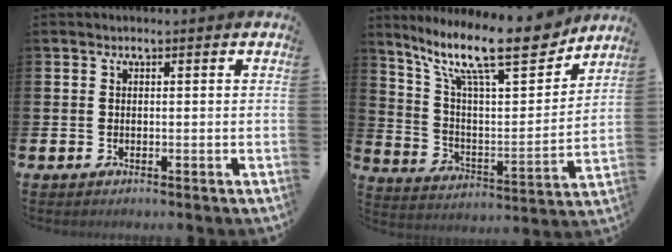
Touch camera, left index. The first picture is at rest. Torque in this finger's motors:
{"motor_torque": [1.06, -1.08, 1.05, 0.21]}